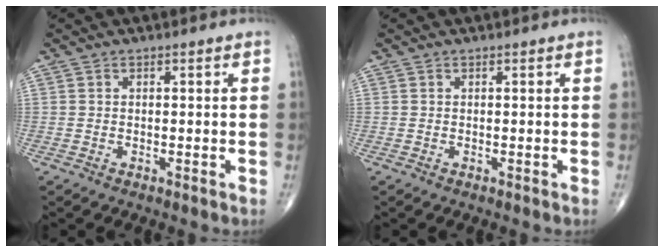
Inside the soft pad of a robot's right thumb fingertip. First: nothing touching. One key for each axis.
{"total": 0.0}